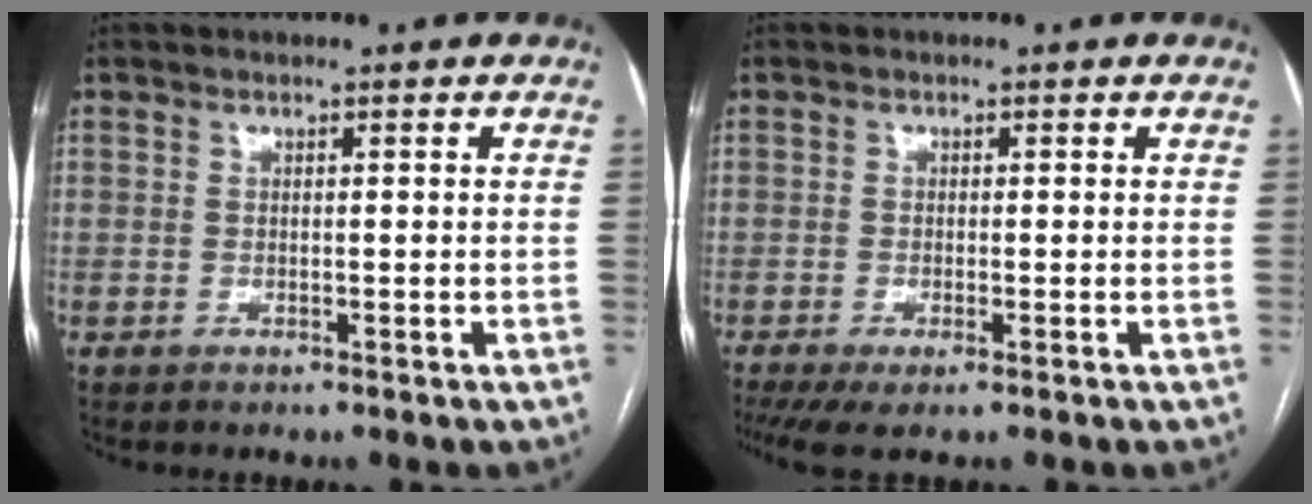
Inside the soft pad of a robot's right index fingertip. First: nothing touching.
{"total": 3.9, "force": [-2.0, 1.3, 3.1], "torque": [-0.057, -0.011, -0.034]}